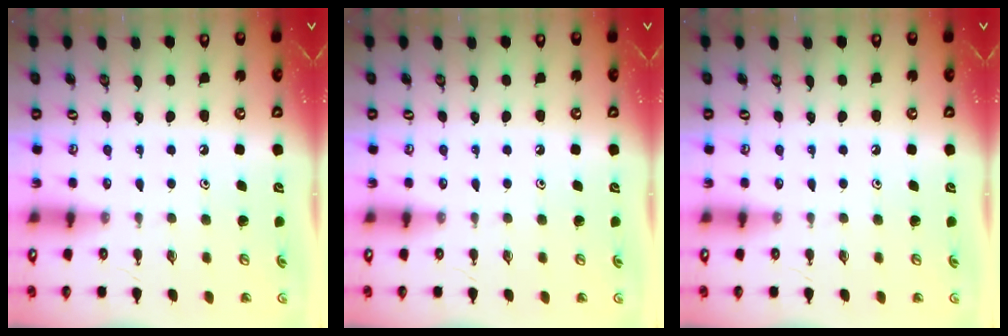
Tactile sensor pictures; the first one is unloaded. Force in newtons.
{"total": 0.0}
{"total": 0.0}